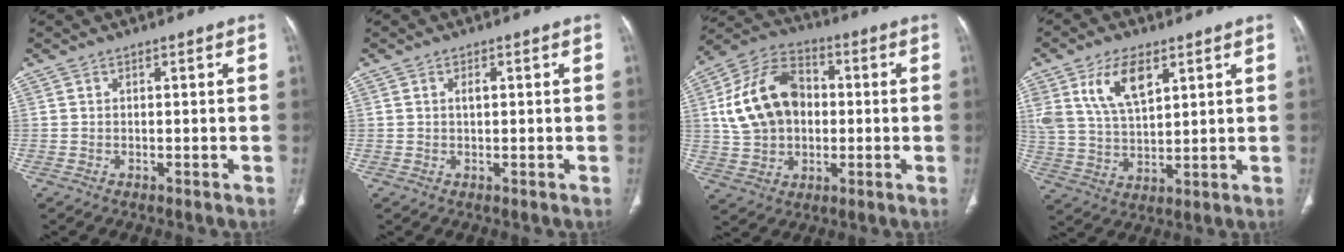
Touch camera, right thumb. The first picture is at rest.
{"total": 1.2, "force": [0.3, 0.6, 1.0], "torque": [-0.018, 0.002, 0.004]}
{"total": 16.7, "force": [1.4, 12.2, 11.3], "torque": [-0.187, 0.024, 0.023]}
{"total": 10.8, "force": [5.3, 5.3, 7.7], "torque": [-0.138, -0.019, 0.110]}